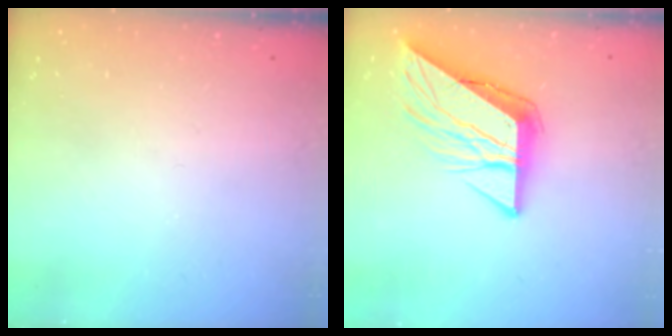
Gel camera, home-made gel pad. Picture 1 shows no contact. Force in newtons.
{"total": 11.7, "press": 11.6, "slide": 1.4}